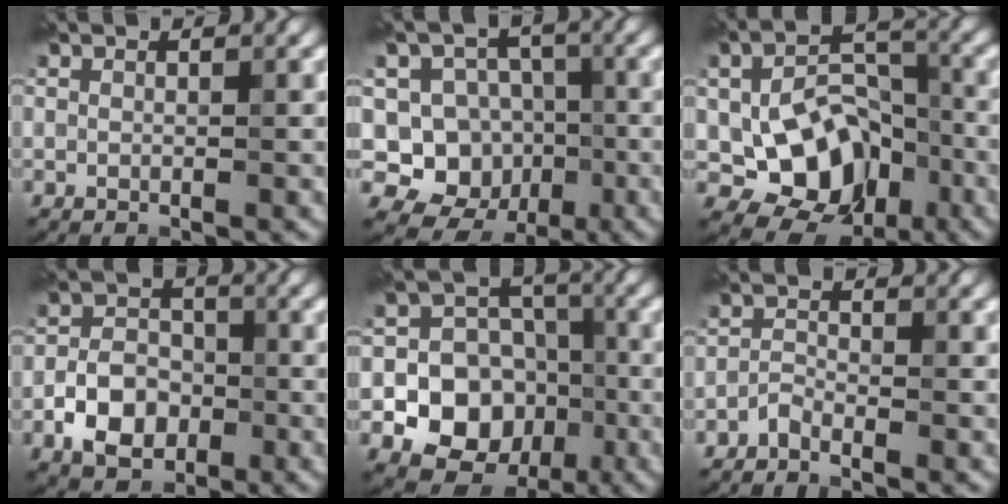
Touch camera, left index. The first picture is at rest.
{"total": 8.8, "force": [-2.3, 7.9, 3.0], "torque": [-0.055, 0.030, -0.056]}
{"total": 9.4, "force": [-3.0, 6.3, 6.3], "torque": [-0.105, 0.001, -0.048]}
{"total": 4.9, "force": [-2.2, 3.4, 2.8], "torque": [-0.047, 0.000, -0.040]}
{"total": 10.7, "force": [-3.6, 9.2, 4.2], "torque": [-0.062, -0.001, -0.083]}
{"total": 1.3, "force": [-1.3, -0.1, 0.1], "torque": [-0.008, 0.009, -0.025]}